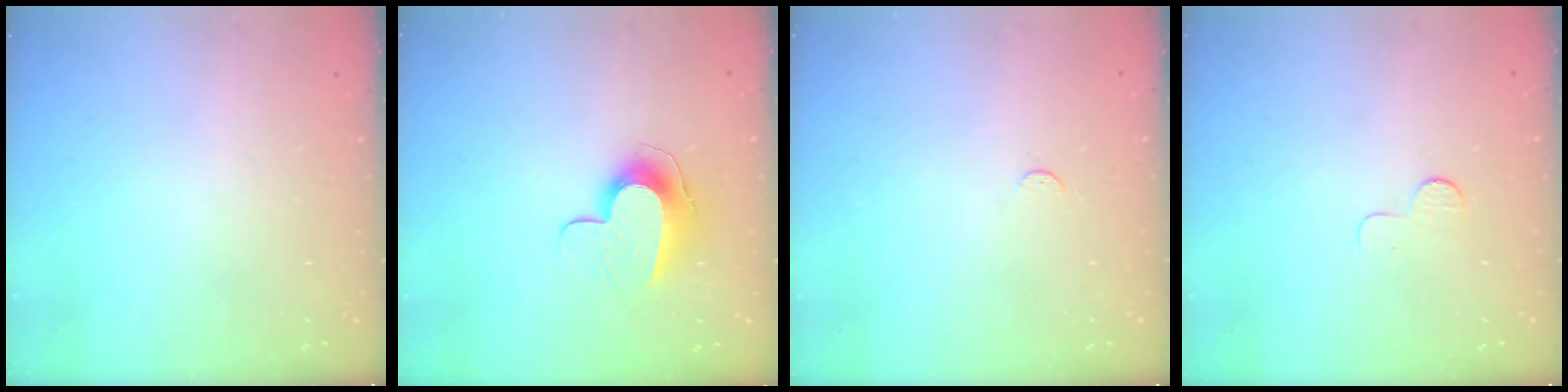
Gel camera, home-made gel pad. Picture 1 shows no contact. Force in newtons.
{"total": 10.0, "press": 10.0, "slide": 0.3}
{"total": 2.5, "press": 2.5, "slide": 0.3}
{"total": 3.6, "press": 3.6, "slide": 0.3}